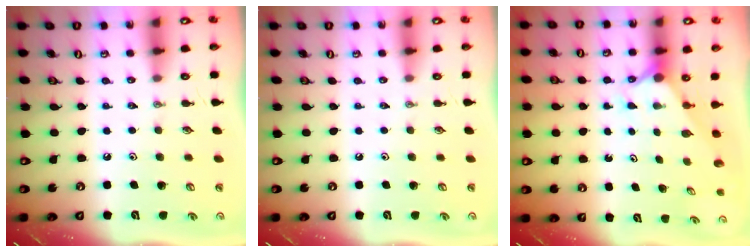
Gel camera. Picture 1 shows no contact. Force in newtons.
{"total": 0.0}
{"total": 3.4, "press": 3.4, "slide": 0.1}